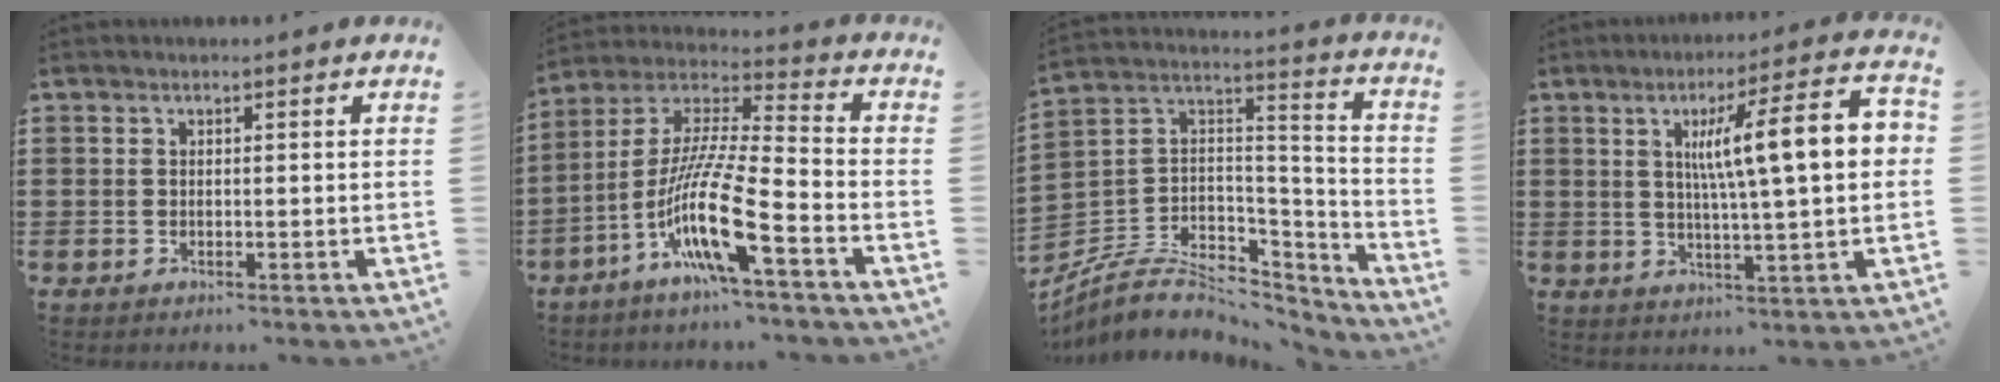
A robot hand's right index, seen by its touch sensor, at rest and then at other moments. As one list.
[{"total": 14.1, "force": [-7.4, 1.3, 12.0], "torque": [-0.259, -0.018, -0.147]}, {"total": 7.8, "force": [-5.2, 4.8, 3.2], "torque": [-0.073, 0.011, -0.097]}, {"total": 12.0, "force": [2.4, 1.5, 11.7], "torque": [-0.201, 0.002, 0.032]}]